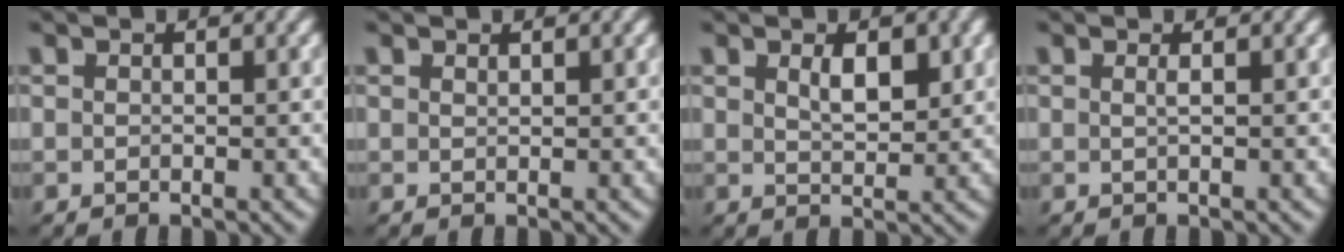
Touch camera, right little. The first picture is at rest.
{"total": 0.8, "force": [0.3, -0.7, -0.1], "torque": [0.008, -0.003, 0.011]}
{"total": 2.2, "force": [0.9, 0.2, 2.0], "torque": [-0.019, -0.008, 0.022]}
{"total": 0.9, "force": [-0.1, -0.7, 0.5], "torque": [-0.009, -0.004, 0.000]}